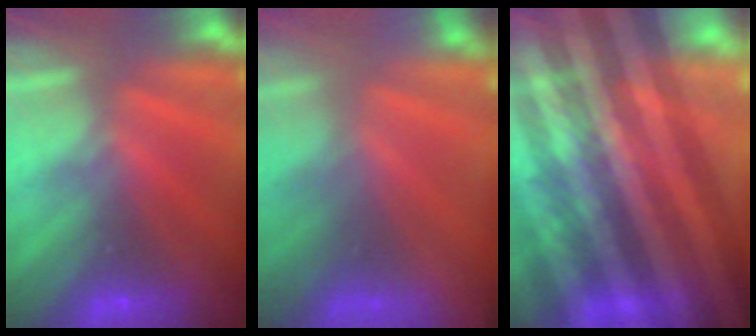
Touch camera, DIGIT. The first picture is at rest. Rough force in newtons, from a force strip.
{"total": 8.5}
{"total": 8.1}